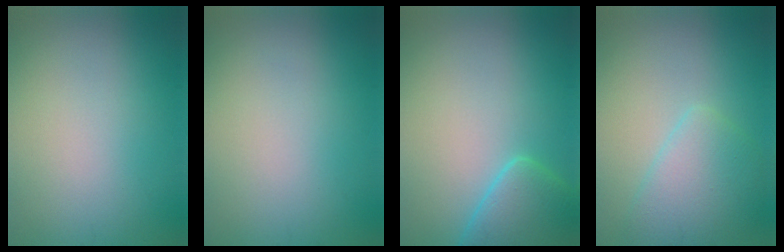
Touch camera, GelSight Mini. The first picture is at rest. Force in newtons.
{"total": 0.0}
{"total": 4.6, "press": 4.6, "slide": 0.3}
{"total": 4.3, "press": 4.3, "slide": 0.2}